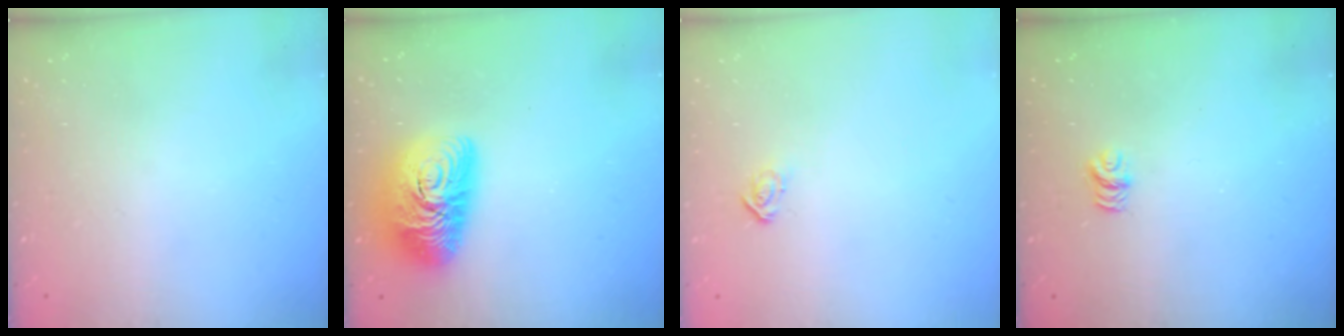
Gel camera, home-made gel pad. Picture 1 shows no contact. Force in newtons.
{"total": 14.6, "press": 14.6, "slide": 1.0}
{"total": 3.9, "press": 3.9, "slide": 0.2}
{"total": 4.6, "press": 4.6, "slide": 0.4}